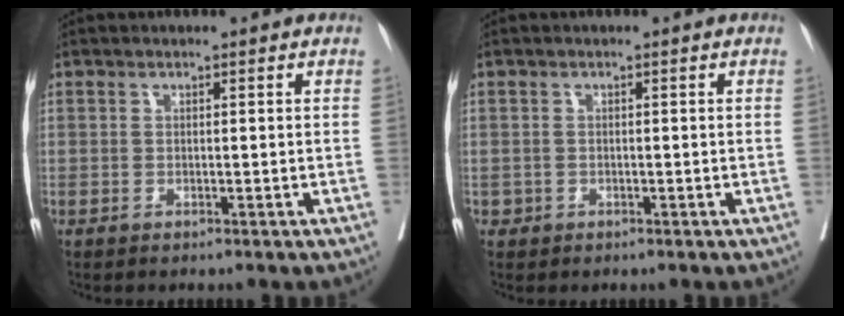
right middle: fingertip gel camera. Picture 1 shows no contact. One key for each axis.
{"total": 0.7, "fx": -0.3, "fy": 0.7, "fz": 0.0, "tx": 0.002, "ty": 0.004, "tz": -0.005}